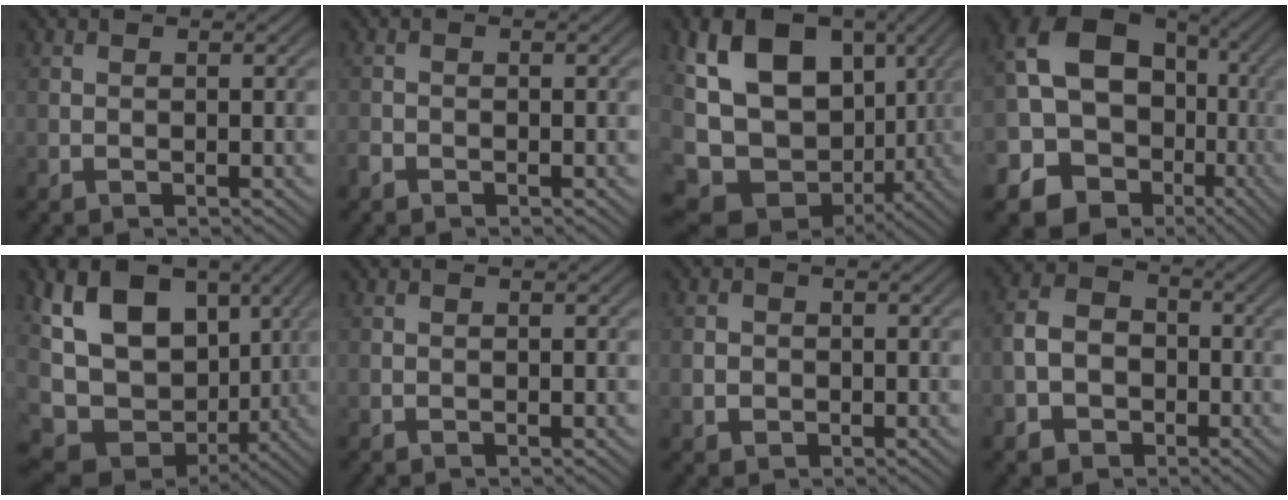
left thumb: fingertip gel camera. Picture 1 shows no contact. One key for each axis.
{"total": 1.0, "fx": -0.9, "fy": 0.4, "fz": 0.3, "tx": -0.006, "ty": 0.000, "tz": -0.020}
{"total": 14.9, "fx": 0.7, "fy": 11.4, "fz": 9.5, "tx": -0.183, "ty": -0.027, "tz": 0.036}
{"total": 18.7, "fx": -2.3, "fy": 16.2, "fz": 8.9, "tx": -0.184, "ty": -0.021, "tz": -0.048}
{"total": 13.6, "fx": 1.6, "fy": 10.0, "fz": 9.1, "tx": -0.179, "ty": -0.032, "tz": 0.053}
{"total": 0.0}
{"total": 1.7, "fx": -0.4, "fy": 1.6, "fz": 0.6, "tx": -0.009, "ty": -0.004, "tz": -0.009}
{"total": 6.3, "fx": -2.6, "fy": 5.0, "fz": 2.9, "tx": -0.074, "ty": -0.004, "tz": -0.061}